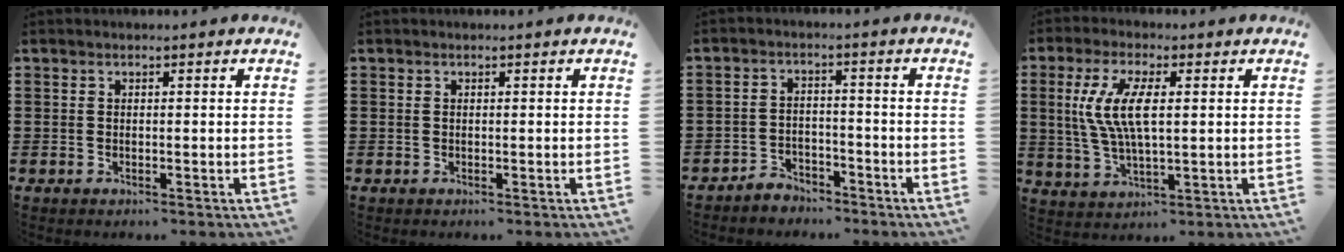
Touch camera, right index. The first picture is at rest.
{"total": 0.0}
{"total": 3.1, "force": [-3.0, 0.9, 0.0], "torque": [-0.009, 0.002, -0.062]}
{"total": 8.5, "force": [1.3, 3.0, 7.8], "torque": [-0.171, 0.003, 0.015]}